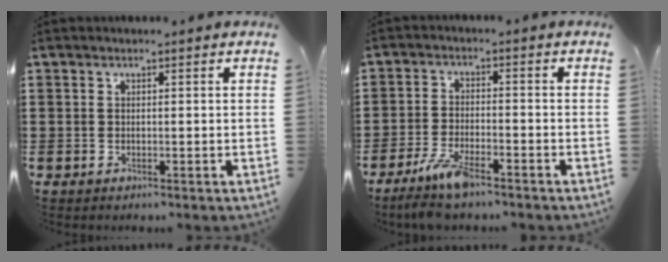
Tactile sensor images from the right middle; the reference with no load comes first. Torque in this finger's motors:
{"motor_torque": [2.14, 0.00, 0.19, 0.11]}